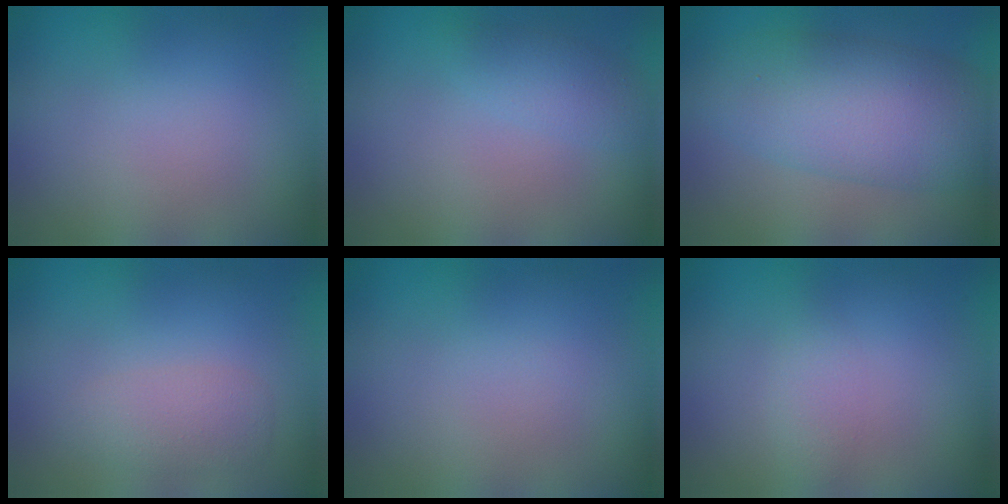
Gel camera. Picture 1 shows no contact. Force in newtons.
{"total": 1.7, "press": 1.7, "slide": 0.1}
{"total": 7.7, "press": 7.7, "slide": 0.1}
{"total": 2.3, "press": 2.3, "slide": 0.1}
{"total": 0.0}
{"total": 1.2, "press": 1.2, "slide": 0.1}